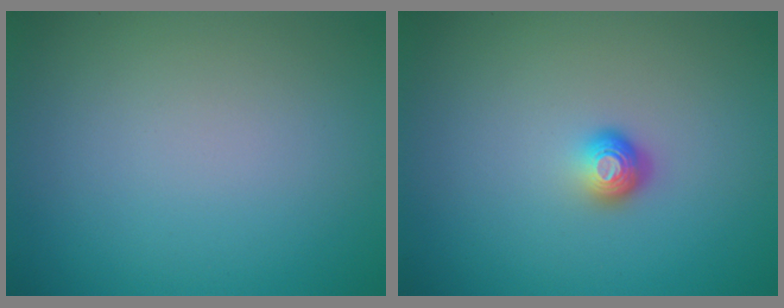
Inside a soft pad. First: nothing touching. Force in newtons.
{"total": 1.8, "press": 1.2, "slide": 1.3}